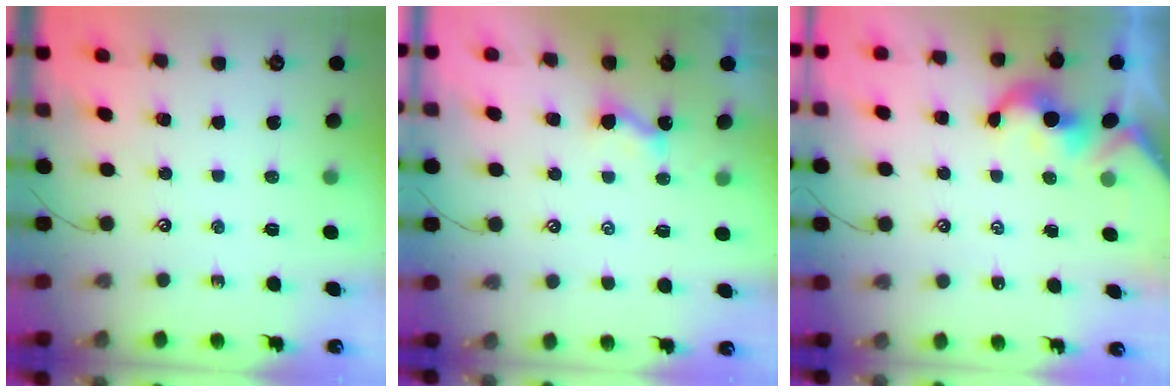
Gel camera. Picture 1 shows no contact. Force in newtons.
{"total": 3.0, "press": 3.0, "slide": 0.0}
{"total": 2.3, "press": 2.3, "slide": 0.2}